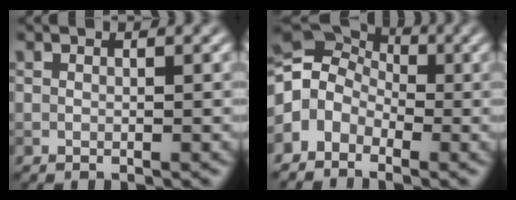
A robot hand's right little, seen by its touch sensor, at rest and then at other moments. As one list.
[{"total": 5.0, "force": [-1.7, 4.0, 2.5], "torque": [-0.048, 0.010, -0.055]}]